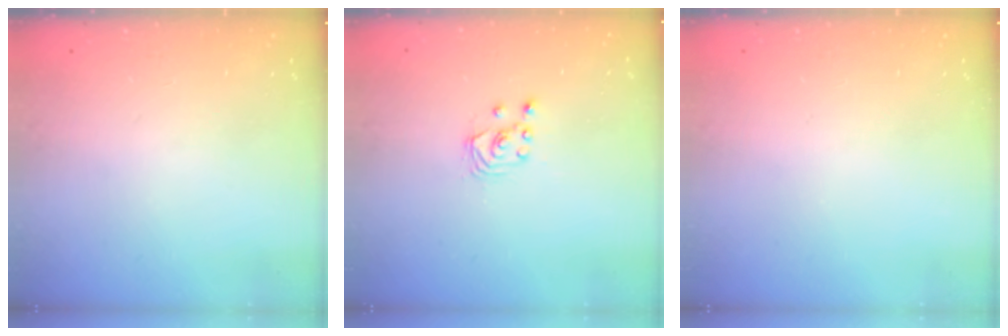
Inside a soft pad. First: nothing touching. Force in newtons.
{"total": 2.1, "press": 2.1, "slide": 0.3}
{"total": 0.0}